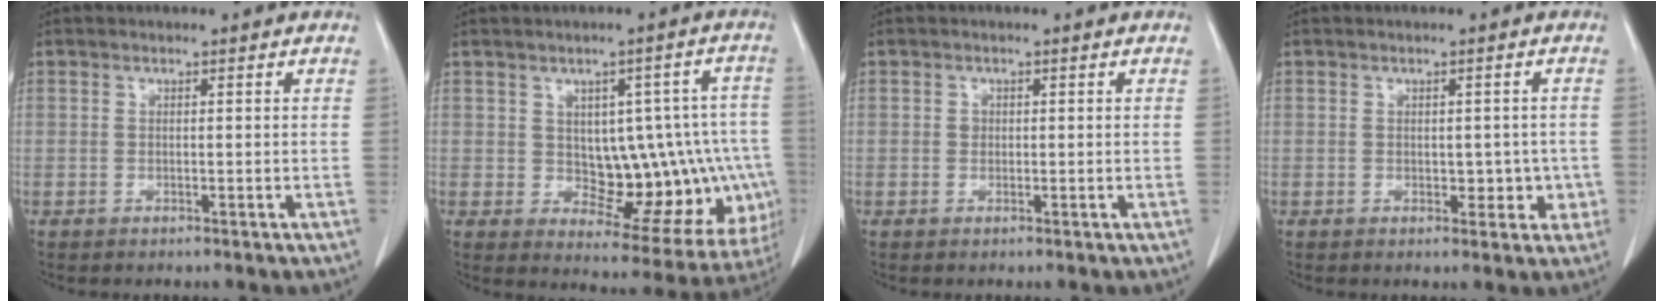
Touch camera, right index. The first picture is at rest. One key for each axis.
{"total": 14.2, "fx": -0.6, "fy": 7.7, "fz": 11.9, "tx": -0.120, "ty": 0.027, "tz": 0.012}
{"total": 0.8, "fx": 0.1, "fy": 0.7, "fz": 0.3, "tx": -0.002, "ty": 0.002, "tz": 0.002}
{"total": 3.5, "fx": -0.5, "fy": 2.4, "fz": 2.5, "tx": -0.018, "ty": 0.008, "tz": 0.000}